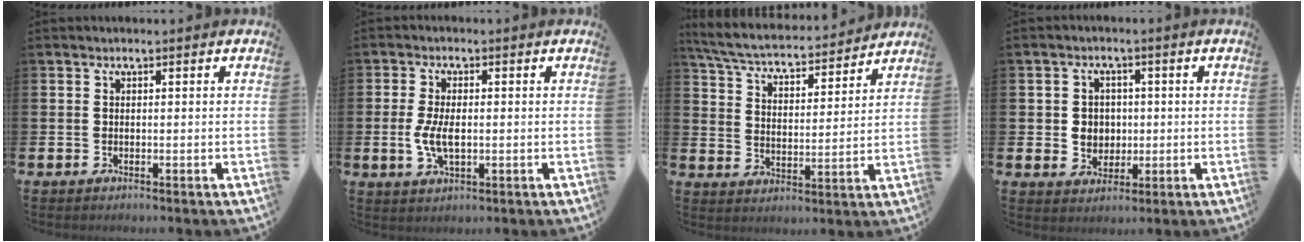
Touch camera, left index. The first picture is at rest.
{"total": 4.4, "force": [-0.2, 2.1, 3.9], "torque": [-0.074, 0.003, -0.007]}
{"total": 5.9, "force": [5.5, 1.0, 1.6], "torque": [-0.058, -0.043, 0.091]}
{"total": 3.5, "force": [0.6, 3.3, 0.9], "torque": [-0.011, 0.002, 0.002]}